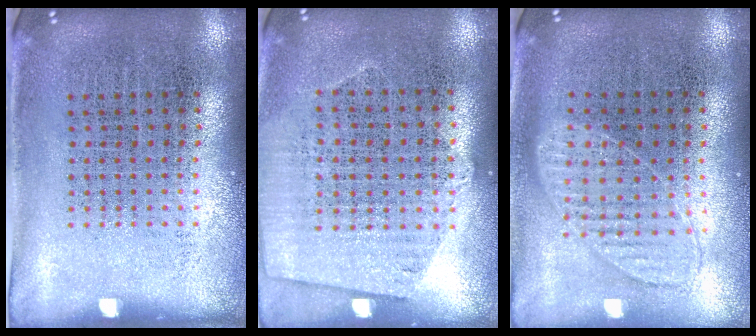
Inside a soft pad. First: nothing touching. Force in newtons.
{"total": 0.9, "press": 0.7, "slide": 0.7}
{"total": 0.9, "press": 0.9, "slide": 0.2}